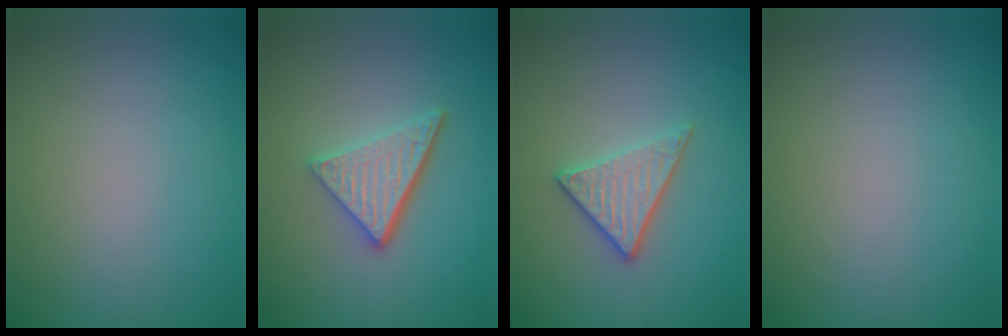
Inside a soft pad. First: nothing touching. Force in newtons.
{"total": 4.8, "press": 3.4, "slide": 3.3}
{"total": 3.3, "press": 2.9, "slide": 1.5}
{"total": 0.0}